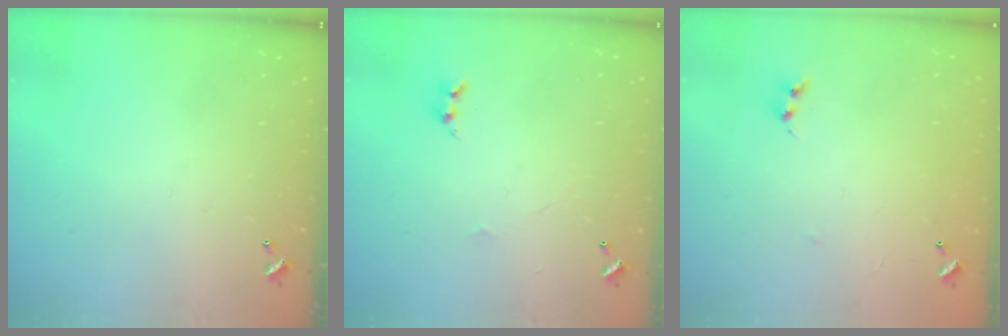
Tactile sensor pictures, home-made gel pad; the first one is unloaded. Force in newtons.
{"total": 2.1, "press": 2.0, "slide": 0.5}
{"total": 6.3, "press": 6.2, "slide": 0.7}